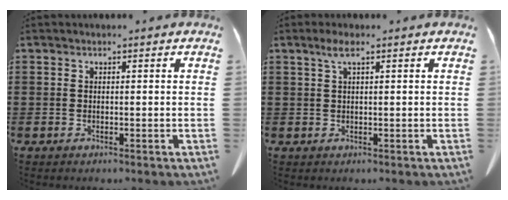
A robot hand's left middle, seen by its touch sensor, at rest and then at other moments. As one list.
[{"total": 2.1, "force": [0.9, 0.3, 1.9], "torque": [-0.040, 0.004, 0.015]}]